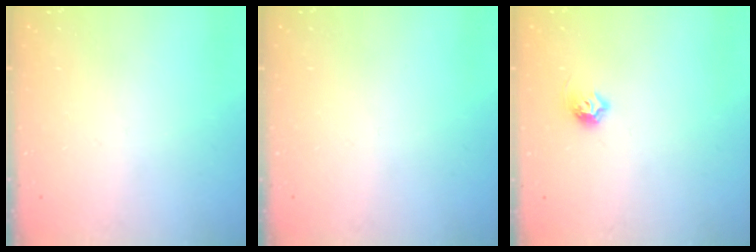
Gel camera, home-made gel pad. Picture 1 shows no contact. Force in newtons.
{"total": 0.0}
{"total": 6.7, "press": 6.6, "slide": 1.0}